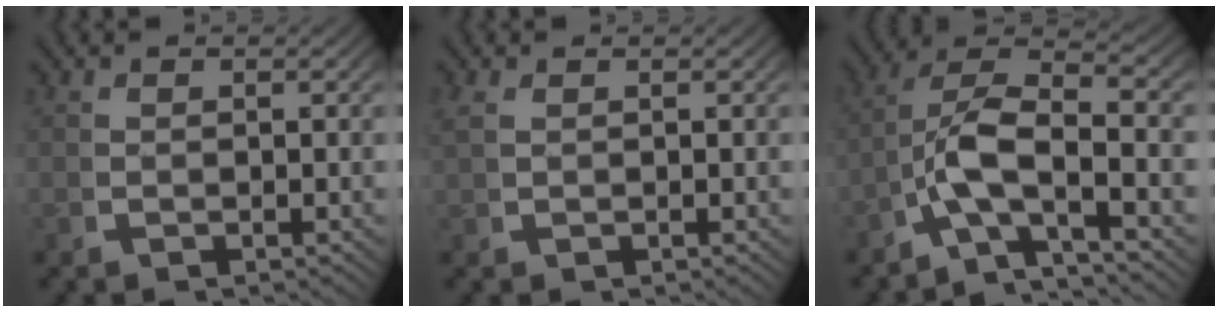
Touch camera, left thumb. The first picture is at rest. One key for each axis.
{"total": 0.8, "fx": 0.5, "fy": 0.3, "fz": 0.5, "tx": -0.019, "ty": -0.001, "tz": 0.016}
{"total": 8.2, "fx": -1.2, "fy": 5.1, "fz": 6.4, "tx": -0.146, "ty": -0.032, "tz": -0.017}